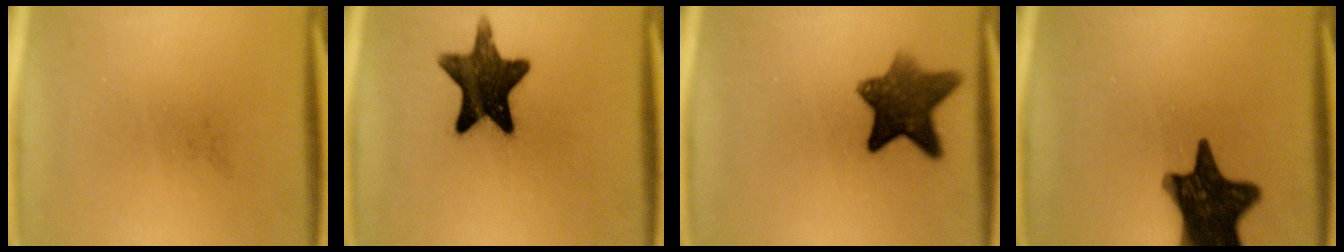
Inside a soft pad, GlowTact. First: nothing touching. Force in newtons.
{"total": 14.5}
{"total": 9.9}
{"total": 16.5}